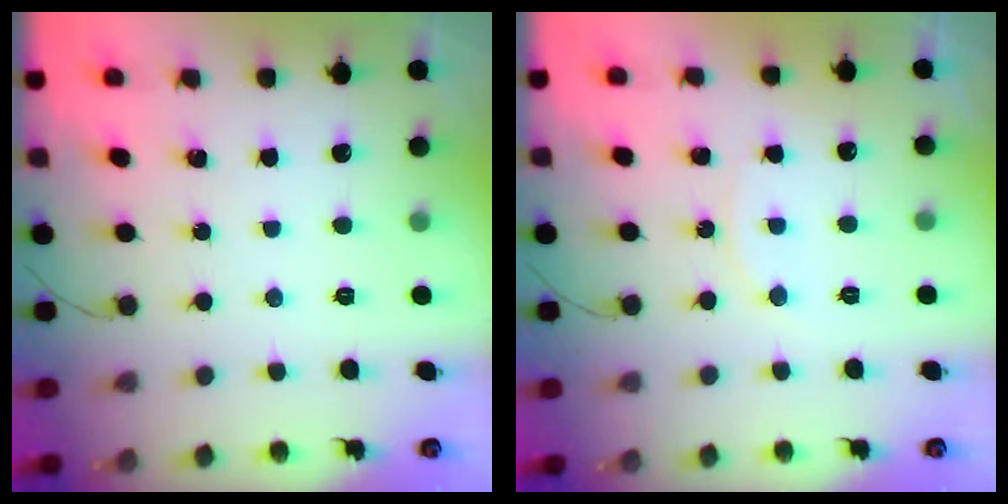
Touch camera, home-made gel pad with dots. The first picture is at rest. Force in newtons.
{"total": 6.1, "press": 6.1, "slide": 0.5}